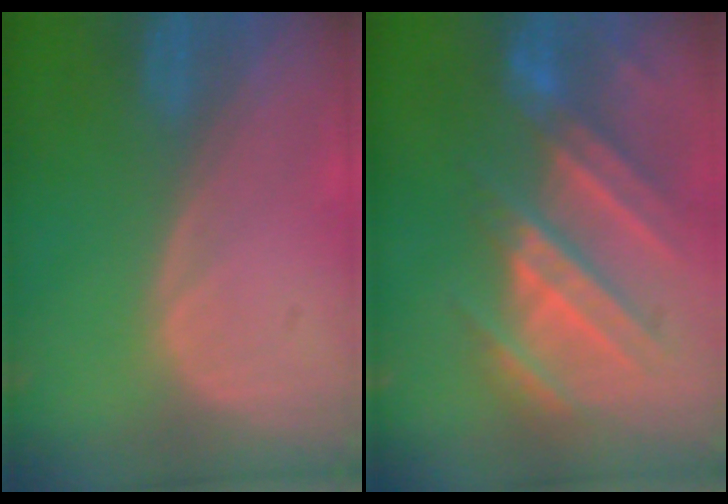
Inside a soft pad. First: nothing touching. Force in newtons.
{"total": 10.2, "press": 9.5, "slide": 3.8}